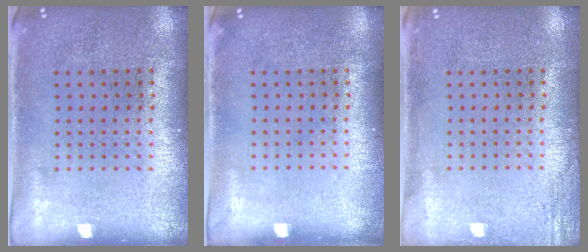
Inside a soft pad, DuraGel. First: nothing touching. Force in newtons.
{"total": 0.0}
{"total": 1.8, "press": 1.8, "slide": 0.2}